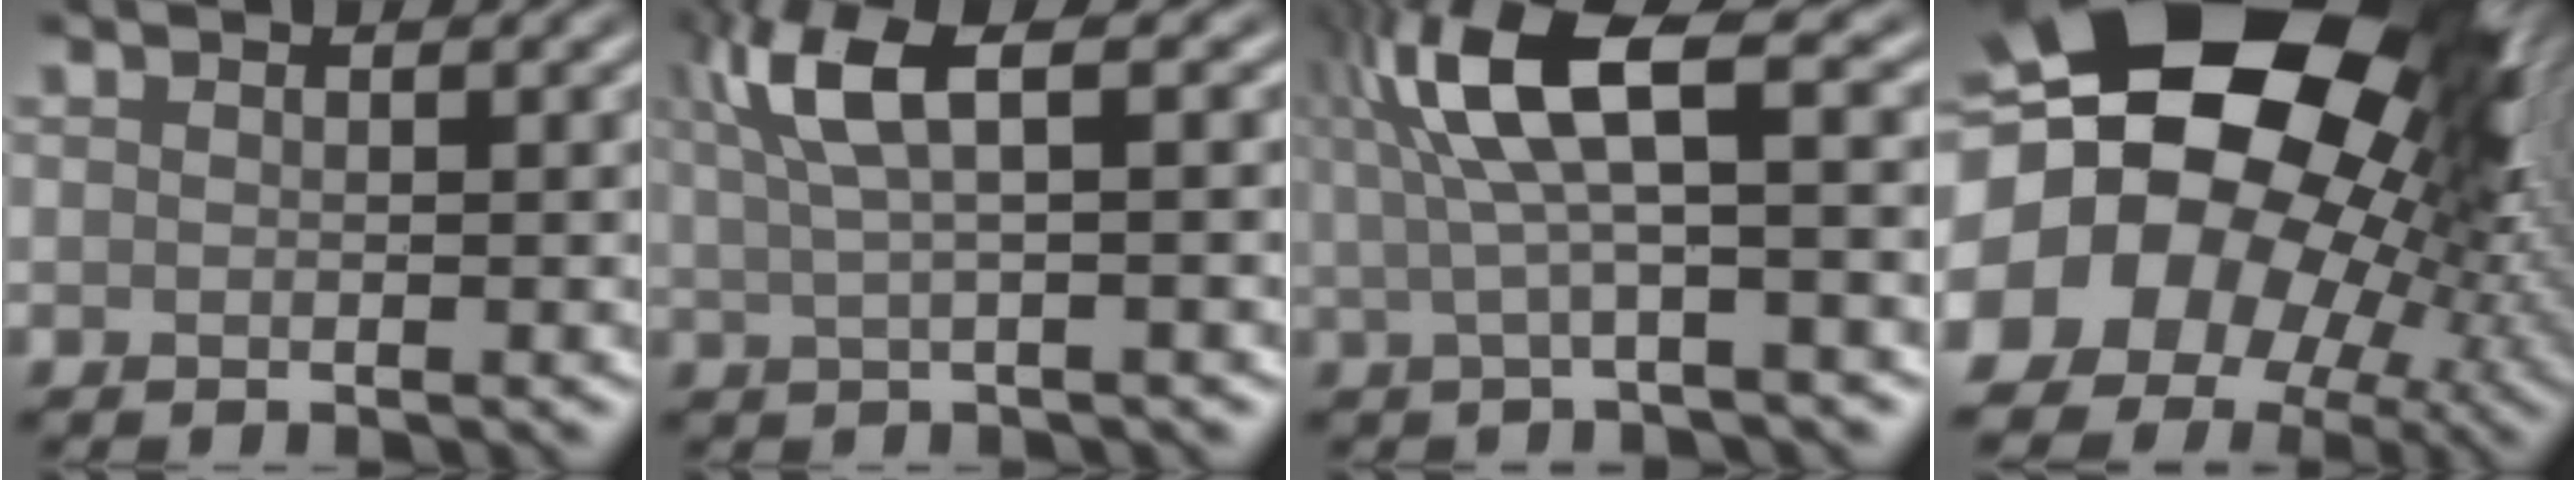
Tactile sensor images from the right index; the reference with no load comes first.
{"total": 5.3, "force": [2.0, 1.3, 4.8], "torque": [-0.097, 0.013, 0.039]}
{"total": 7.3, "force": [1.7, 1.6, 6.9], "torque": [-0.141, 0.014, 0.028]}
{"total": 23.0, "force": [1.3, 17.4, 15.0], "torque": [-0.218, -0.005, -0.027]}